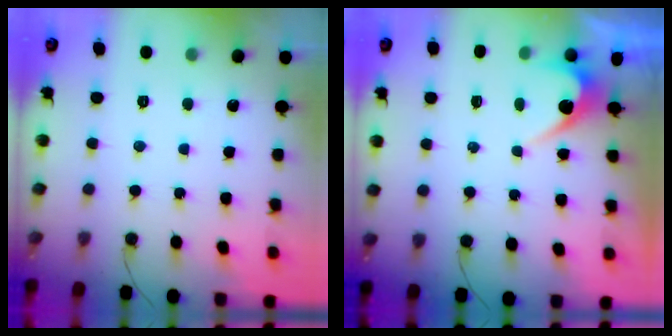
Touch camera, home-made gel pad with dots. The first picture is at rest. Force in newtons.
{"total": 3.8, "press": 3.8, "slide": 0.3}